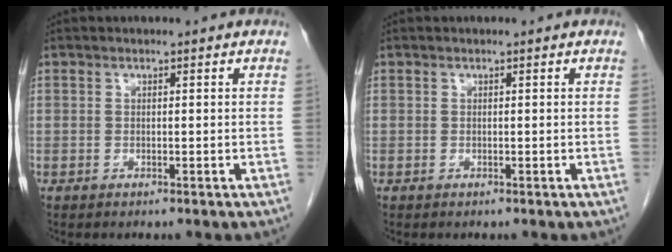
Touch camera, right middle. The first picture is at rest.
{"total": 0.0}